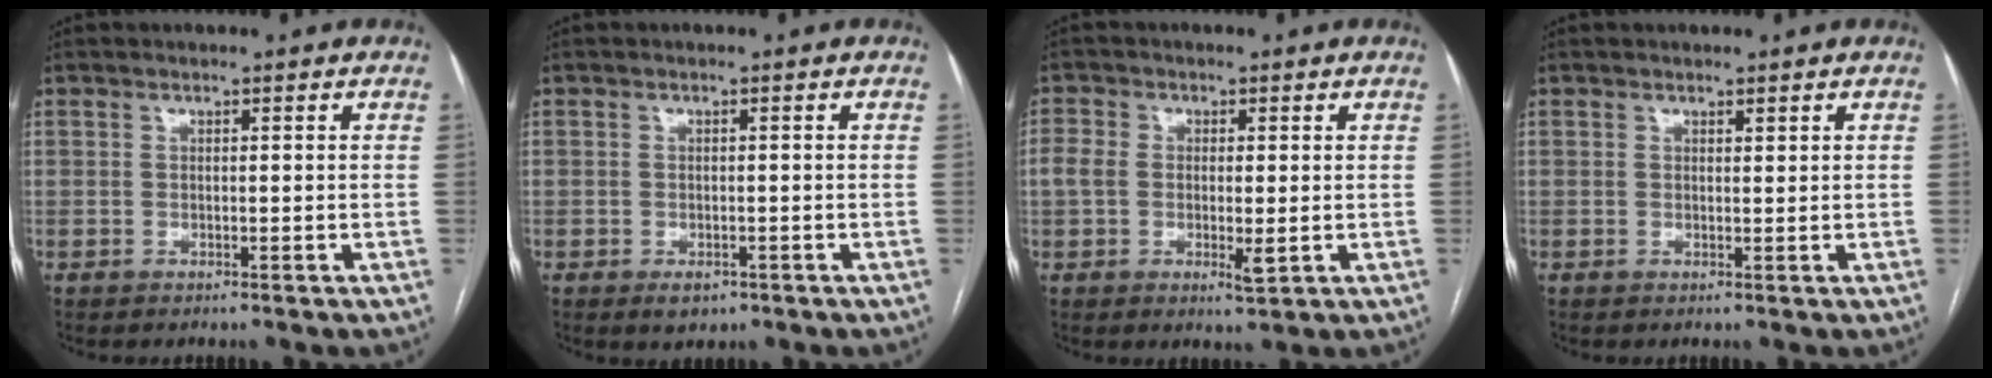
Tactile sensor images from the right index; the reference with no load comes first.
{"total": 2.4, "force": [-1.3, 1.6, 1.2], "torque": [-0.014, 0.000, -0.010]}
{"total": 5.3, "force": [-0.6, 2.7, 4.5], "torque": [-0.087, -0.003, -0.011]}
{"total": 0.6, "force": [0.5, 0.1, 0.3], "torque": [-0.005, -0.005, 0.006]}